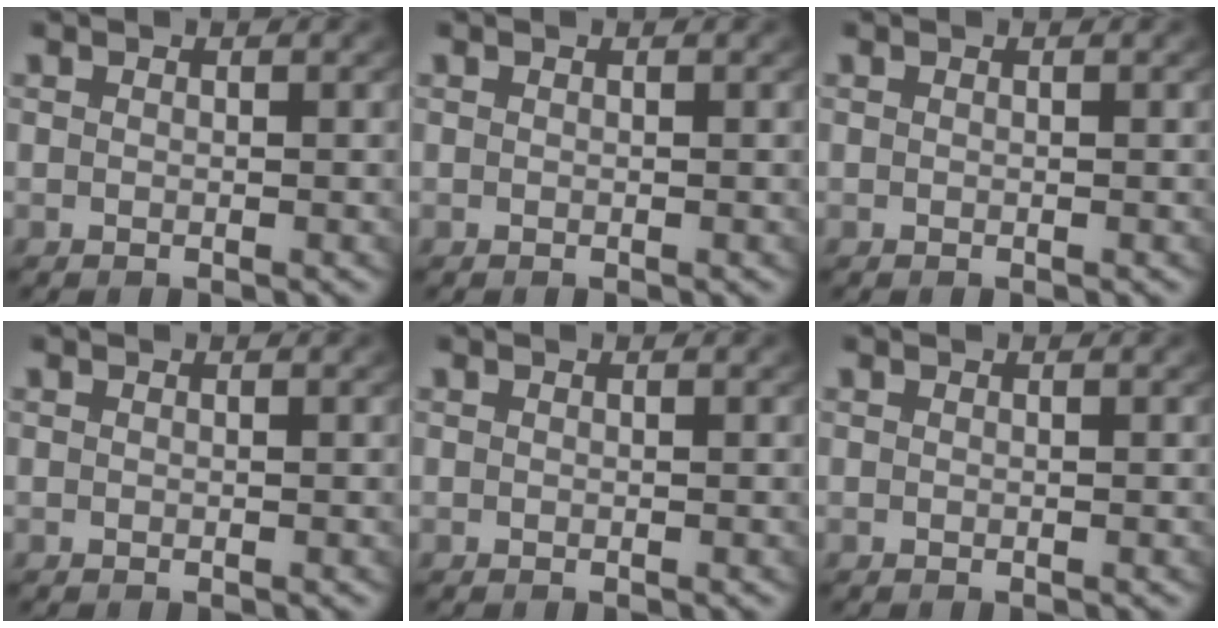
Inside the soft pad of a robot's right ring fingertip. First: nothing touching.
{"total": 0.0}
{"total": 0.0}
{"total": 0.0}
{"total": 0.0}
{"total": 0.0}